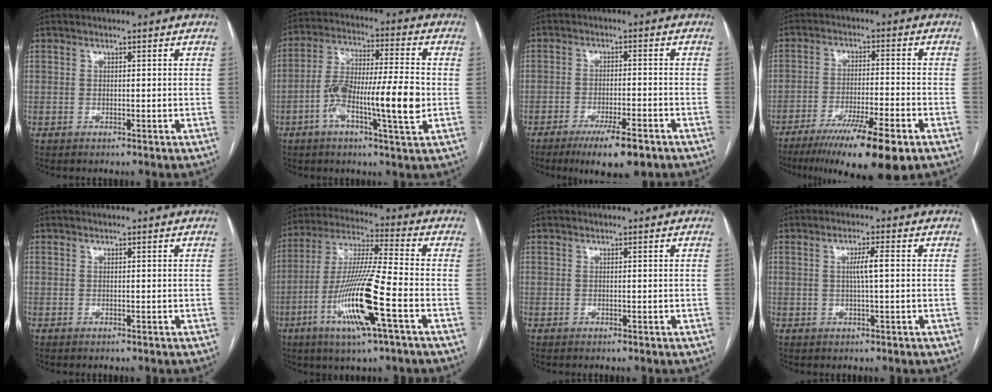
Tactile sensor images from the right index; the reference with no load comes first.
{"total": 6.7, "force": [-1.6, 1.4, 6.4], "torque": [-0.125, 0.013, -0.035]}
{"total": 8.6, "force": [-5.9, 1.5, 6.1], "torque": [-0.095, -0.014, -0.091]}
{"total": 14.6, "force": [-9.7, 1.2, 10.8], "torque": [-0.161, -0.034, -0.156]}
{"total": 0.0}
{"total": 15.8, "force": [-5.7, 0.3, 14.8], "torque": [-0.298, -0.016, -0.109]}
{"total": 0.0}
{"total": 3.0, "force": [0.3, 0.0, 3.0], "torque": [-0.056, 0.000, 0.005]}